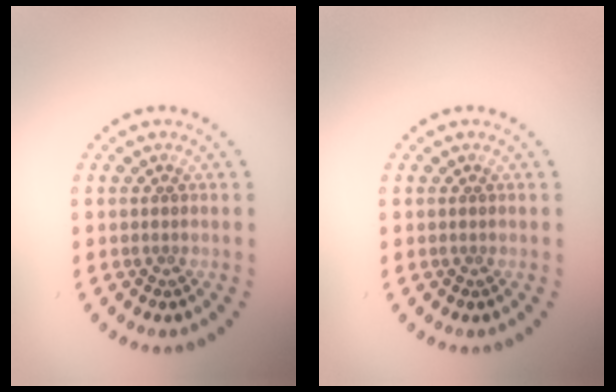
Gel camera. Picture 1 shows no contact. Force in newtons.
{"total": 0.0}